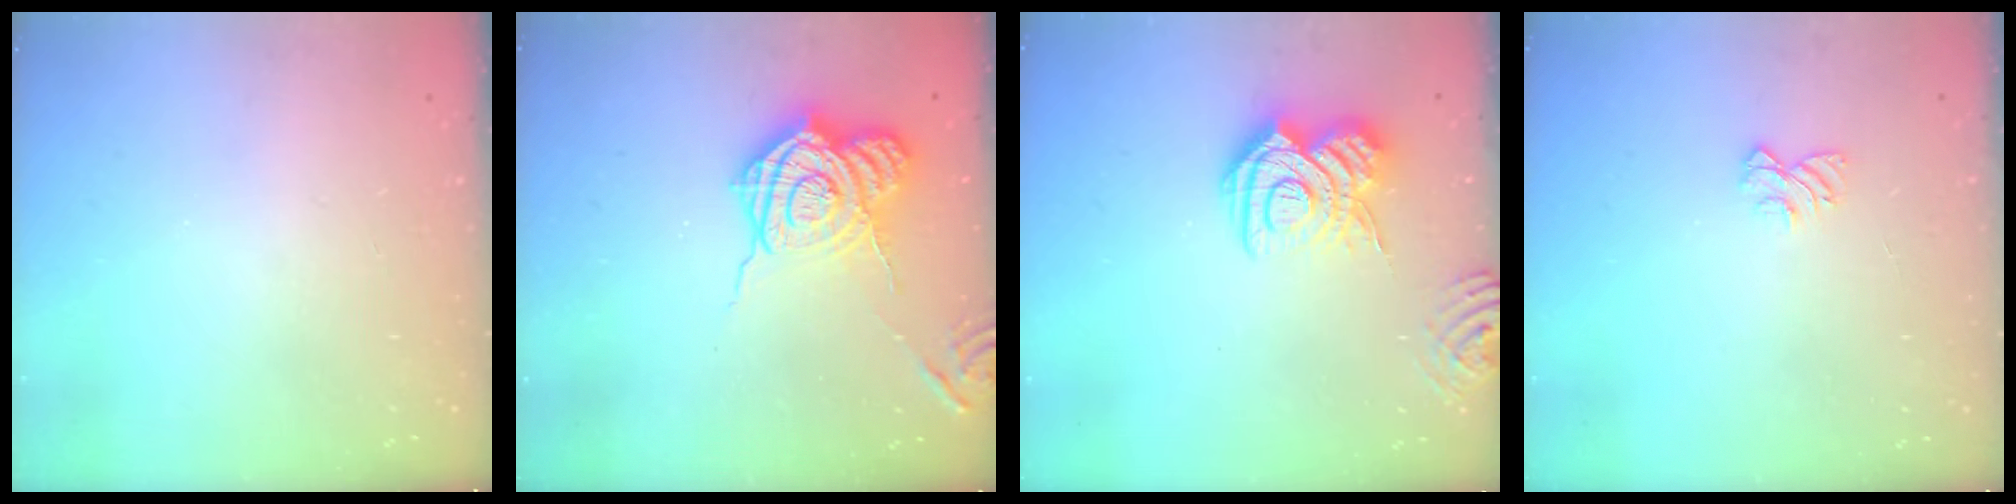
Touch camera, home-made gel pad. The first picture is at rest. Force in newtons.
{"total": 14.1, "press": 14.1, "slide": 1.1}
{"total": 16.0, "press": 15.9, "slide": 1.5}
{"total": 4.4, "press": 4.4, "slide": 0.4}